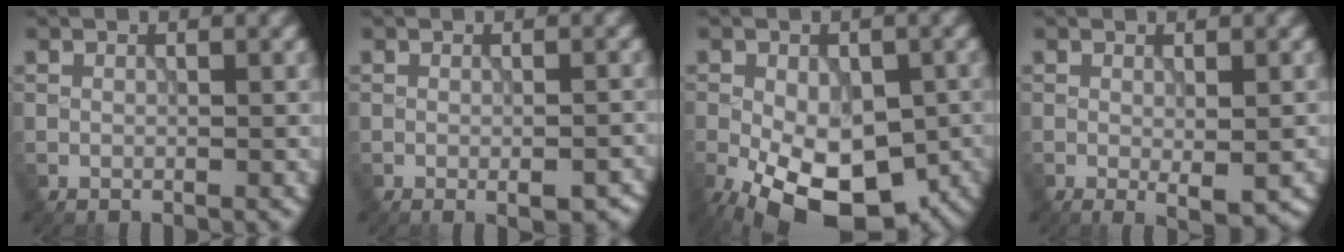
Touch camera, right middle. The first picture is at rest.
{"total": 2.9, "force": [-1.3, 0.9, 2.4], "torque": [-0.034, -0.007, -0.013]}
{"total": 13.8, "force": [-5.6, 7.4, 10.2], "torque": [-0.172, -0.039, -0.081]}
{"total": 2.0, "force": [-0.3, 0.3, 2.0], "torque": [-0.029, -0.010, -0.002]}